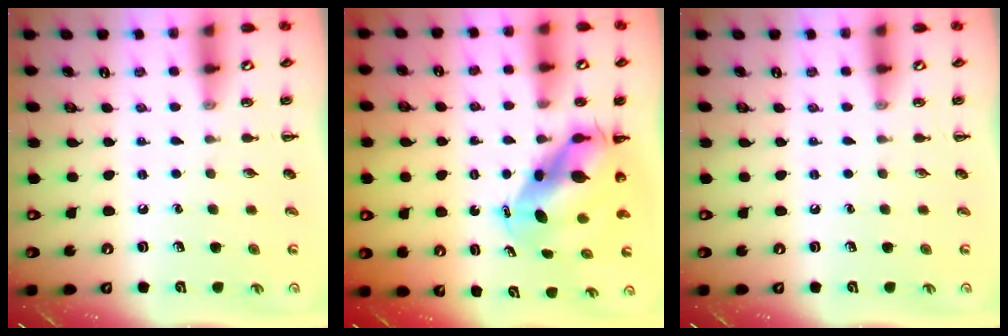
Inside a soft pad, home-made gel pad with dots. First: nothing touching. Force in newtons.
{"total": 8.0, "press": 7.7, "slide": 2.0}
{"total": 0.0}